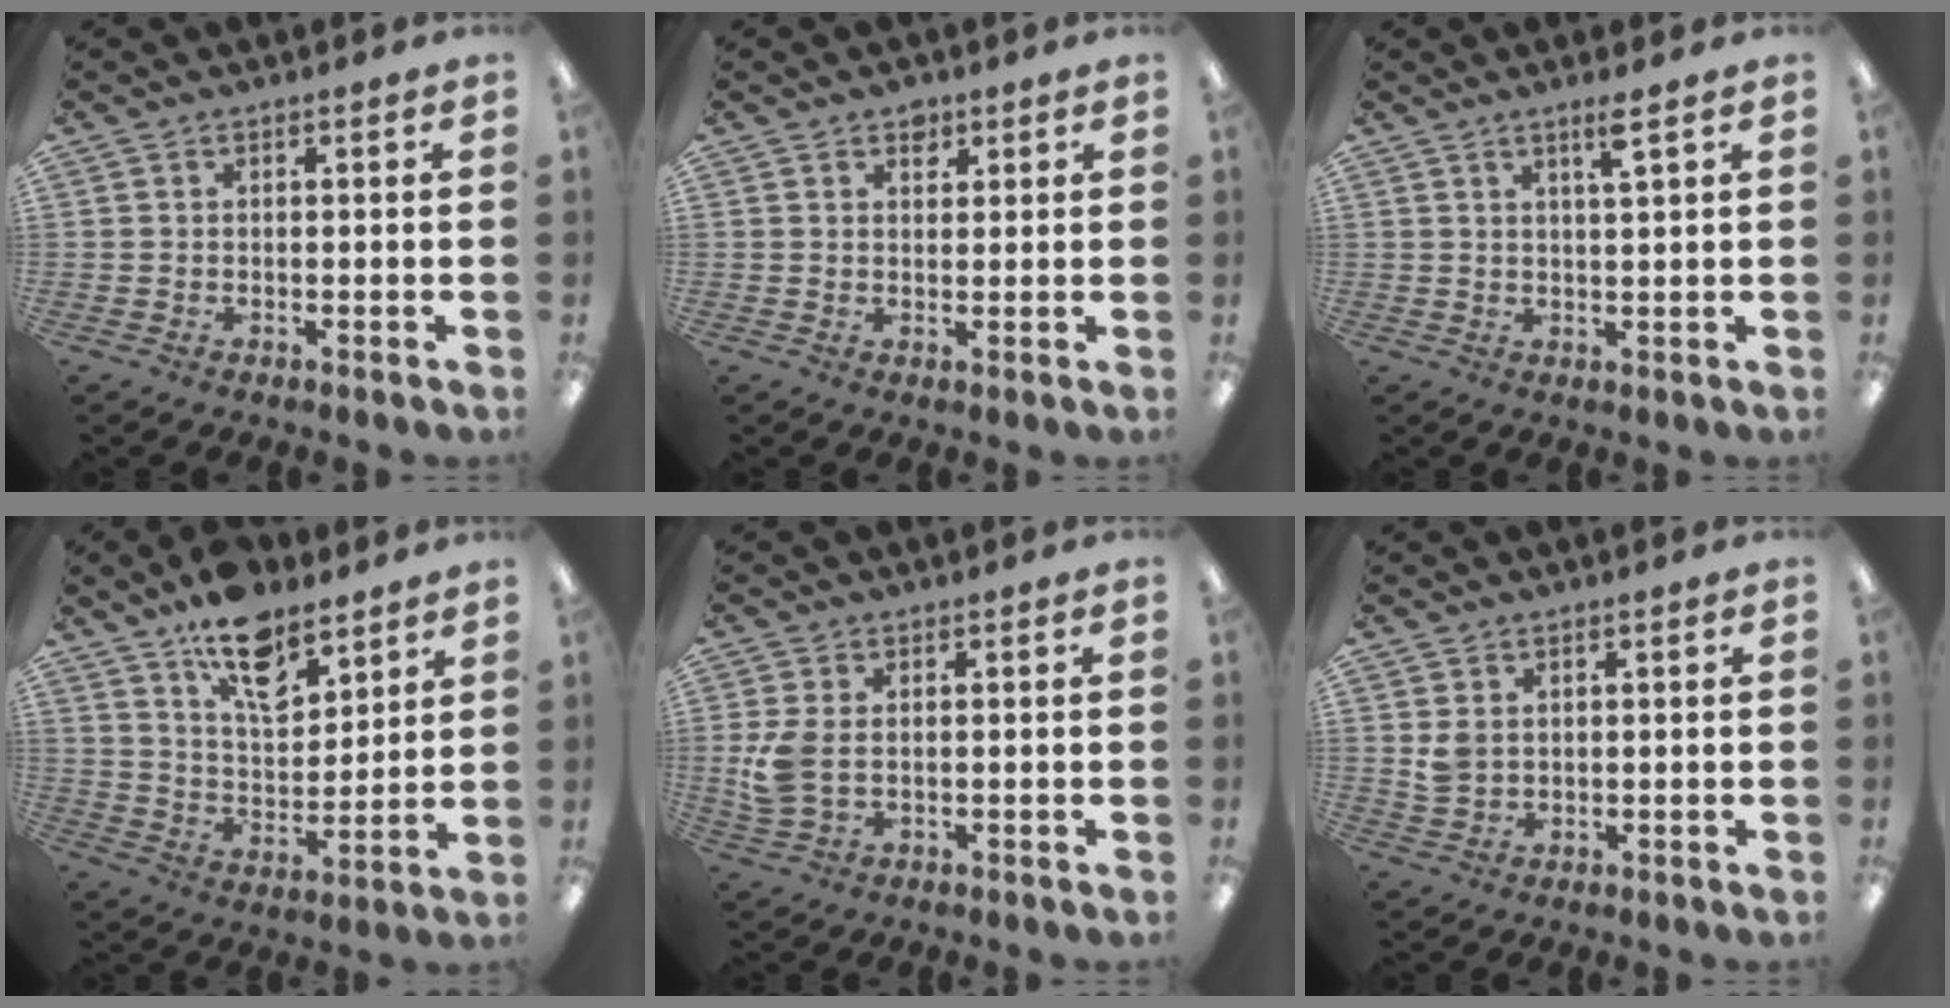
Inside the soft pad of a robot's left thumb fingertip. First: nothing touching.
{"total": 2.7, "force": [1.8, 1.7, 0.9], "torque": [0.004, -0.009, 0.029]}
{"total": 3.8, "force": [2.6, 0.0, 2.8], "torque": [-0.047, -0.007, 0.040]}
{"total": 13.9, "force": [10.0, 6.5, 7.1], "torque": [-0.110, -0.055, 0.179]}
{"total": 6.1, "force": [0.3, 3.7, 4.8], "torque": [-0.107, -0.003, 0.001]}
{"total": 3.4, "force": [1.4, 2.4, 2.0], "torque": [-0.041, 0.002, 0.027]}